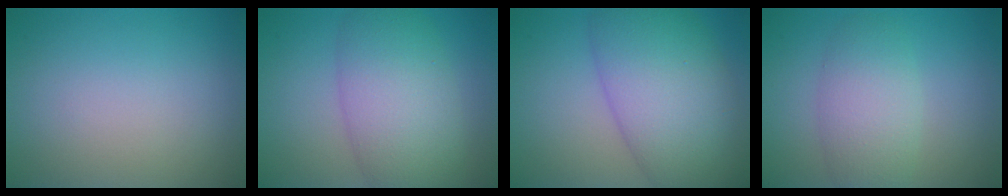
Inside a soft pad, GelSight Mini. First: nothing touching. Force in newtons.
{"total": 7.8, "press": 7.8, "slide": 0.3}
{"total": 10.5, "press": 10.5, "slide": 0.3}
{"total": 4.4, "press": 4.3, "slide": 0.2}